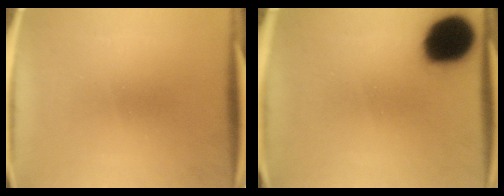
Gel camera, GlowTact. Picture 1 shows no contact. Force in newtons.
{"total": 19.1}